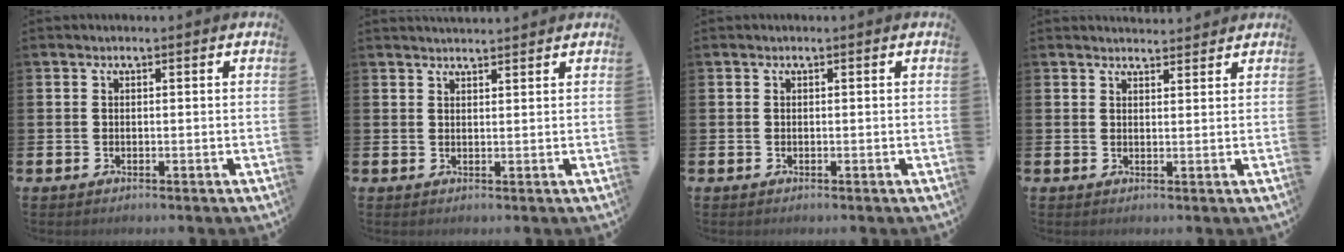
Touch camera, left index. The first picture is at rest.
{"total": 2.1, "force": [2.1, 0.2, 0.2], "torque": [0.010, -0.013, 0.034]}
{"total": 0.0}
{"total": 2.4, "force": [2.4, 0.3, -0.1], "torque": [0.013, -0.018, 0.040]}